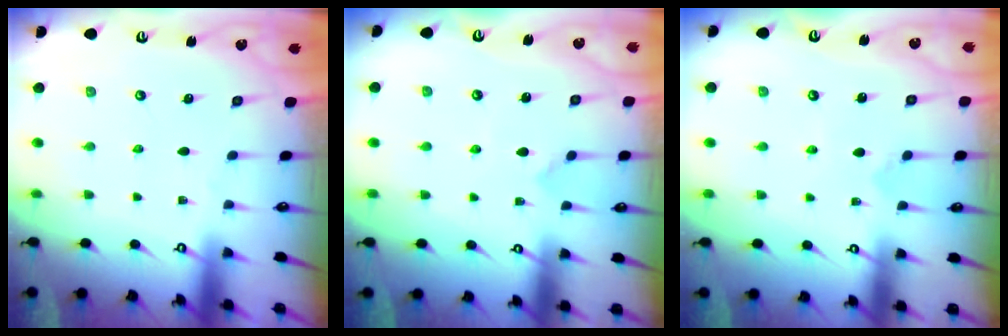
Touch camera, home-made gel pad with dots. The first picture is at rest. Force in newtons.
{"total": 8.1, "press": 8.1, "slide": 0.6}
{"total": 3.9, "press": 3.8, "slide": 0.4}